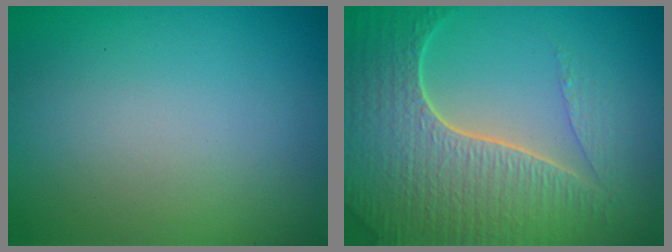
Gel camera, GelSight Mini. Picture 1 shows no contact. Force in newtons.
{"total": 7.6, "press": 5.6, "slide": 5.1}